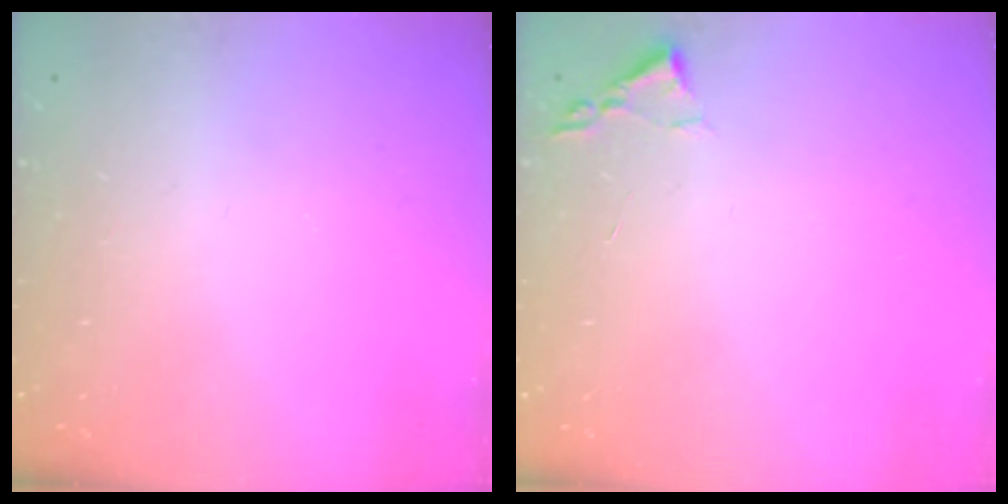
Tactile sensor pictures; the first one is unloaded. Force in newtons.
{"total": 1.8, "press": 1.8, "slide": 0.3}